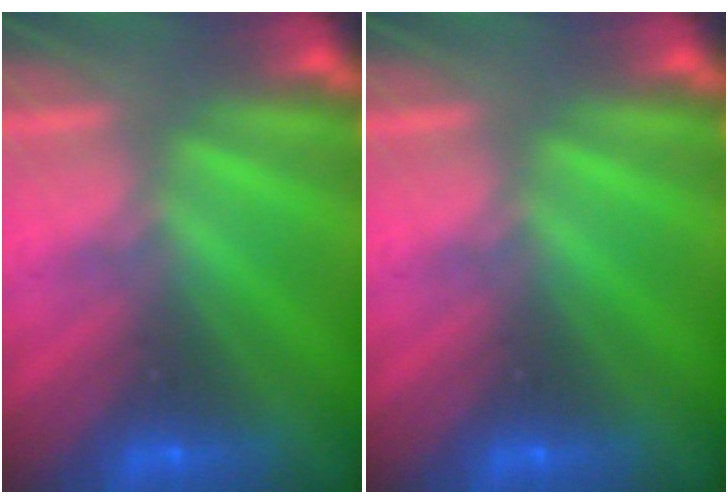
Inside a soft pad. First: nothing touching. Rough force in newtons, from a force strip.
{"total": 0.0}